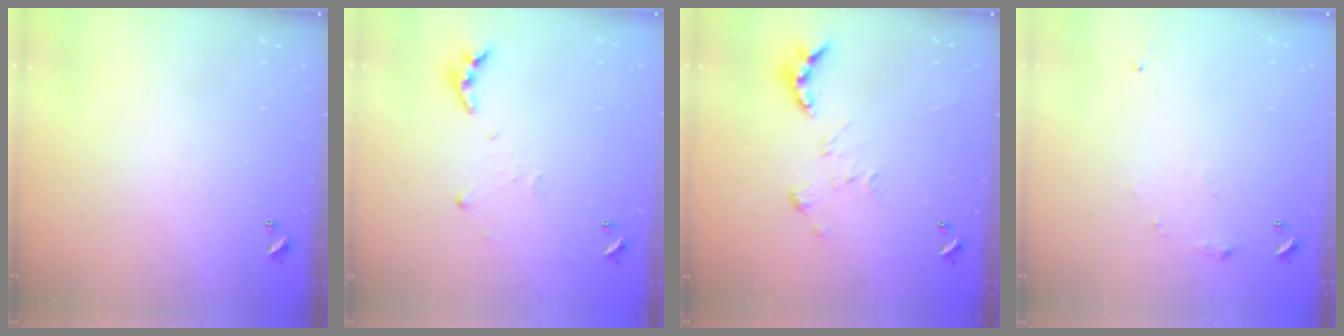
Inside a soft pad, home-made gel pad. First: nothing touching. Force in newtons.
{"total": 6.3, "press": 6.3, "slide": 0.6}
{"total": 2.7, "press": 2.2, "slide": 1.5}
{"total": 5.9, "press": 5.9, "slide": 0.8}